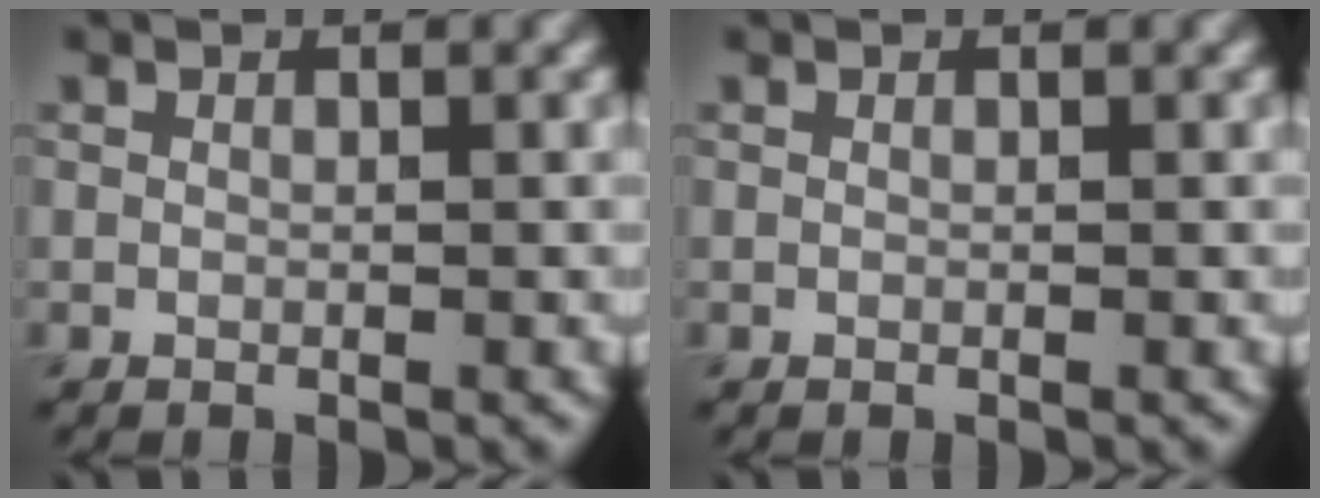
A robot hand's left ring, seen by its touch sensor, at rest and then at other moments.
{"total": 0.0}